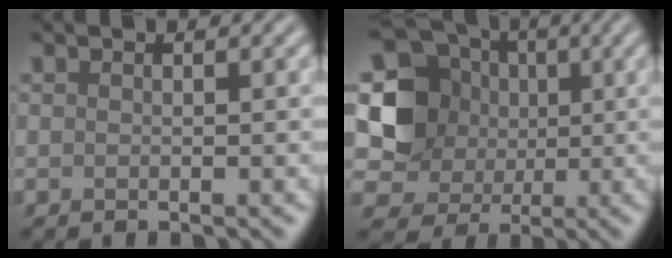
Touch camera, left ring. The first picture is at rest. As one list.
[{"total": 9.3, "force": [1.2, 8.4, 3.8], "torque": [-0.079, 0.016, -0.002]}]